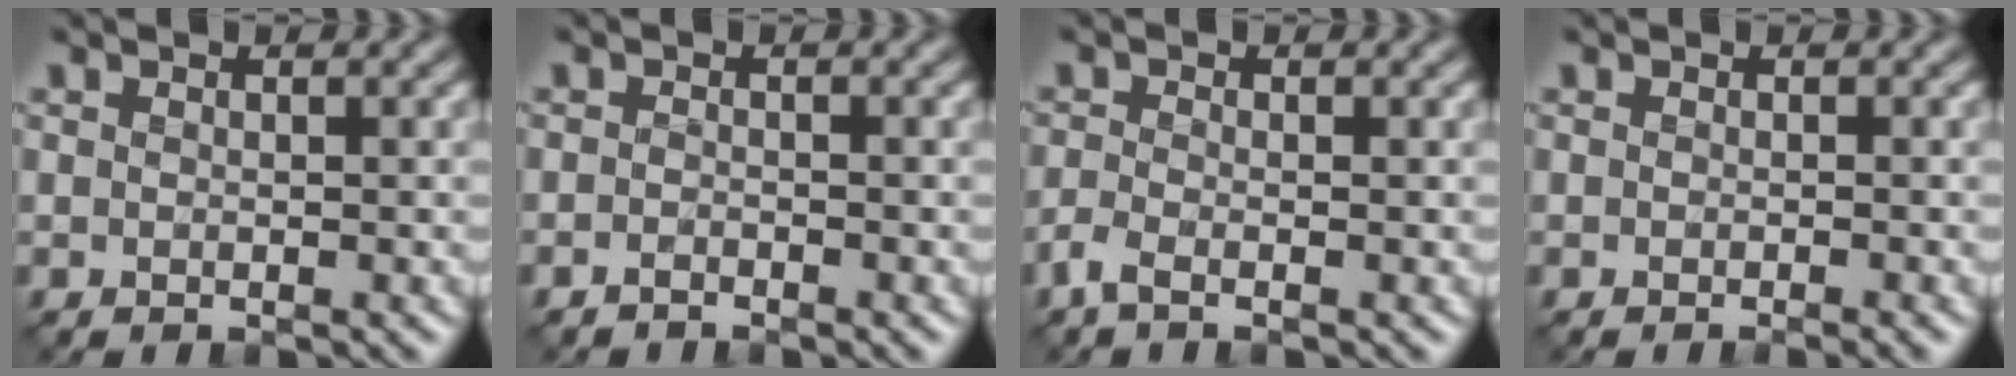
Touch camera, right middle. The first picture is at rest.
{"total": 0.7, "force": [-0.7, 0.0, 0.1], "torque": [-0.003, 0.000, -0.014]}
{"total": 1.5, "force": [-1.1, 0.3, 0.9], "torque": [-0.031, -0.003, -0.031]}
{"total": 0.6, "force": [-0.4, -0.1, 0.5], "torque": [-0.009, -0.003, -0.005]}